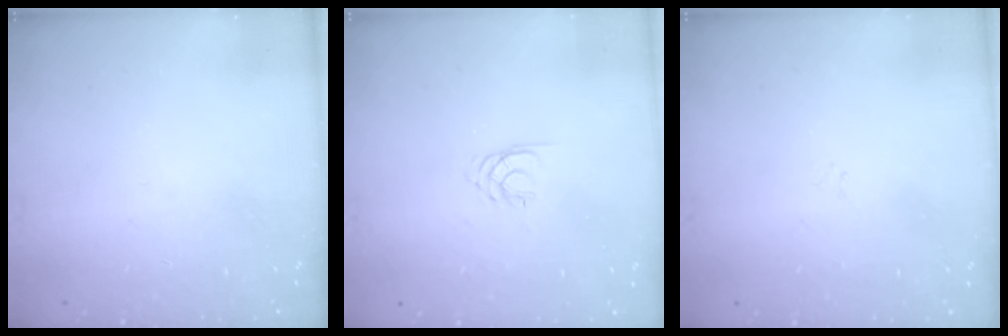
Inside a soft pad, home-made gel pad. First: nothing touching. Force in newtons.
{"total": 1.6, "press": 1.6, "slide": 0.2}
{"total": 1.3, "press": 1.2, "slide": 0.3}